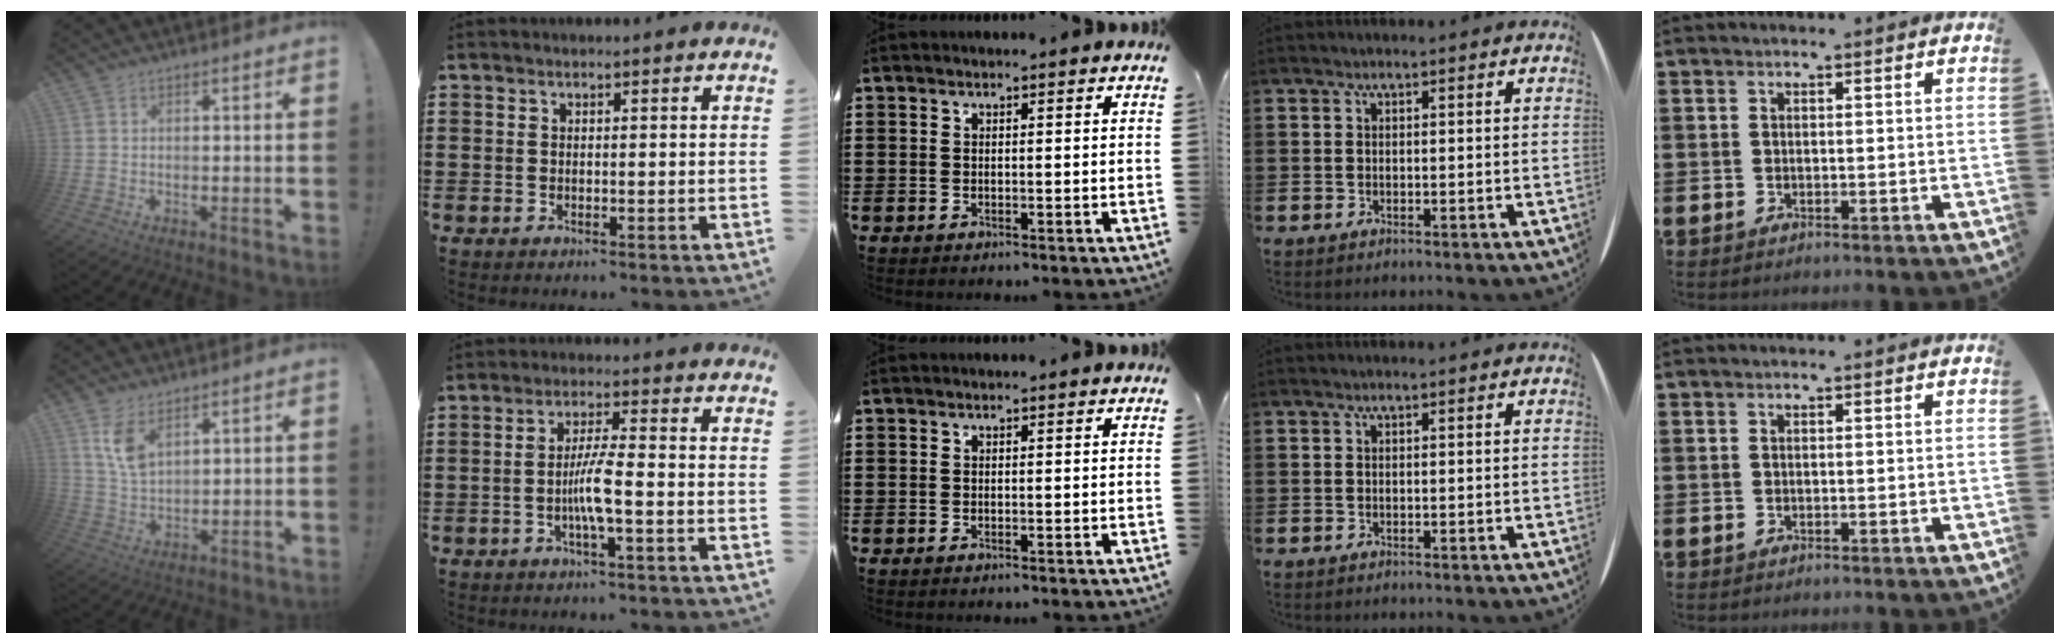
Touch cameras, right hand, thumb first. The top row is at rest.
{"thumb": {"total": 7.2, "force": [4.2, 3.6, 4.6], "torque": [-0.074, -0.020, 0.077]}, "index": {"total": 5.3, "force": [-1.5, 0.3, 5.1], "torque": [-0.104, -0.007, -0.033]}}